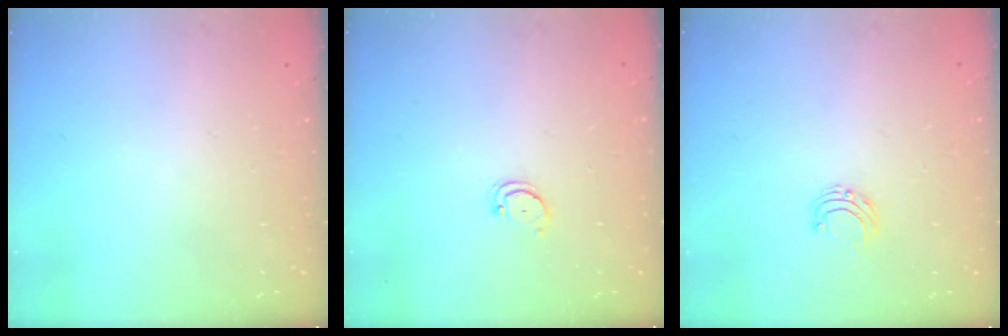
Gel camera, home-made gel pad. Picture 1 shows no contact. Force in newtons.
{"total": 2.3, "press": 2.3, "slide": 0.2}
{"total": 4.6, "press": 4.6, "slide": 0.5}